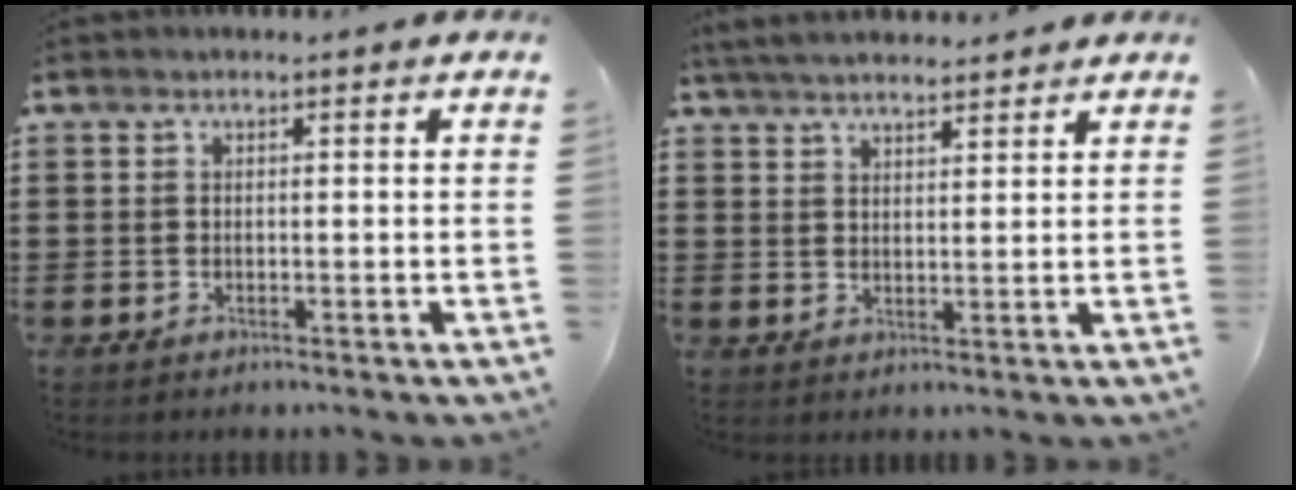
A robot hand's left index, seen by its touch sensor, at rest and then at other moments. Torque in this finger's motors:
{"motor_torque": [2.14, 0.00, 0.41, 0.07]}